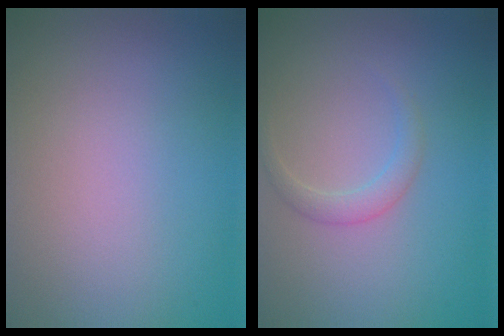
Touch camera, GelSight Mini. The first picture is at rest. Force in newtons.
{"total": 1.5, "press": 1.5, "slide": 0.0}